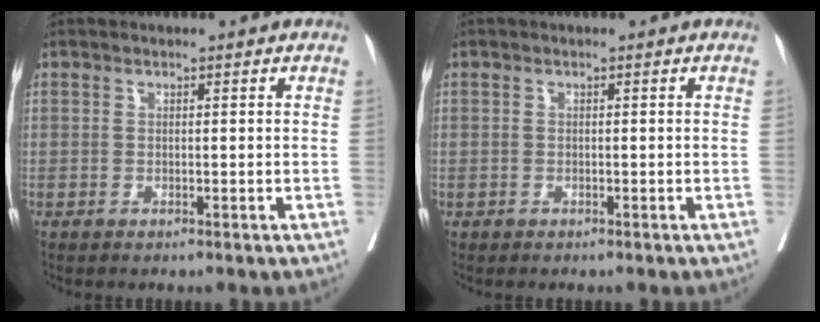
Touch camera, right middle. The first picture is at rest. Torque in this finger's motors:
{"motor_torque": [0.27, -0.12, -0.03, 0.00]}